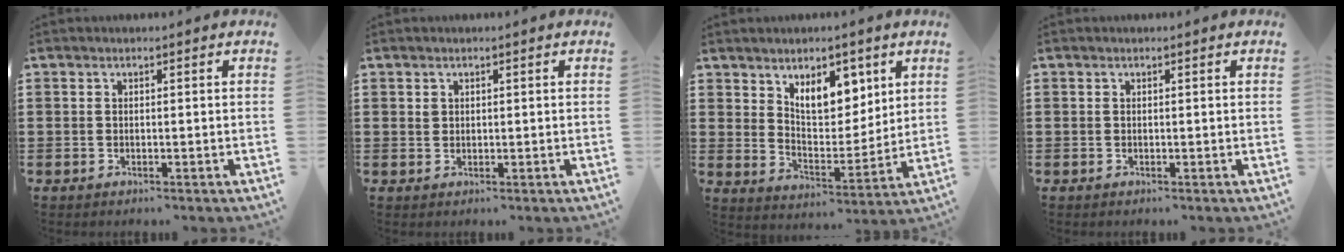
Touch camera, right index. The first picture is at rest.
{"total": 1.1, "force": [0.4, 0.9, 0.4], "torque": [-0.010, 0.003, 0.009]}
{"total": 8.3, "force": [5.2, 4.5, 4.7], "torque": [-0.081, -0.013, 0.089]}
{"total": 0.0}